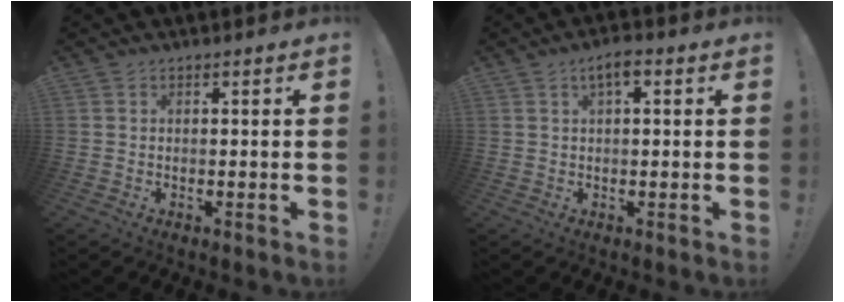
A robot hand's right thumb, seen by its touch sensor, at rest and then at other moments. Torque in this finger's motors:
{"motor_torque": [0.00, -0.01, 0.07, 0.03, 0.02]}